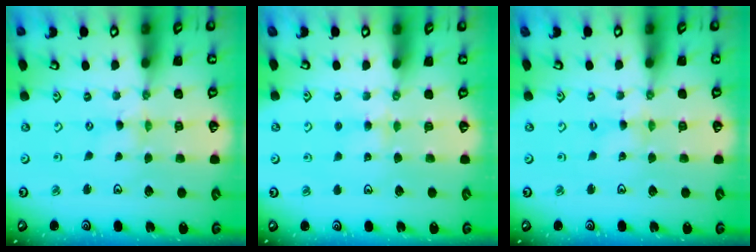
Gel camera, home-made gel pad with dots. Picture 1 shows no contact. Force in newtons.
{"total": 3.4, "press": 3.3, "slide": 0.4}
{"total": 1.1, "press": 1.1, "slide": 0.3}